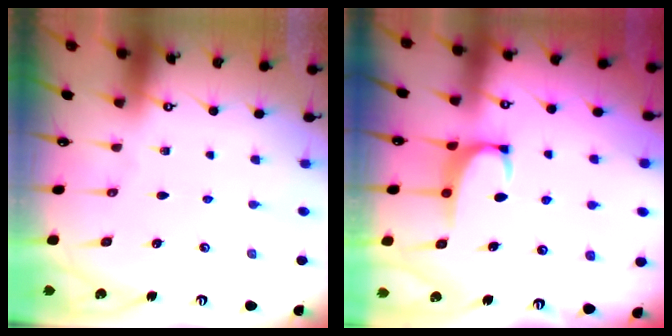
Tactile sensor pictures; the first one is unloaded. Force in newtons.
{"total": 2.3, "press": 2.2, "slide": 0.7}